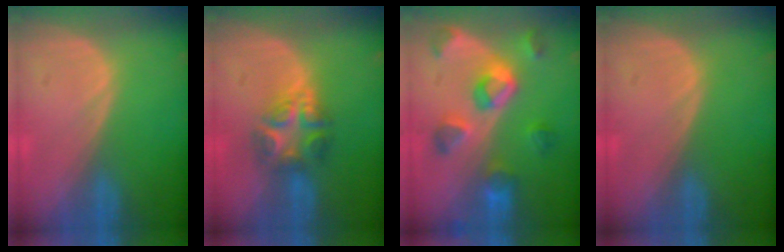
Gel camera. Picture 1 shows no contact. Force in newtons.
{"total": 6.5, "press": 6.1, "slide": 2.3}
{"total": 8.3, "press": 8.1, "slide": 1.9}
{"total": 0.0}